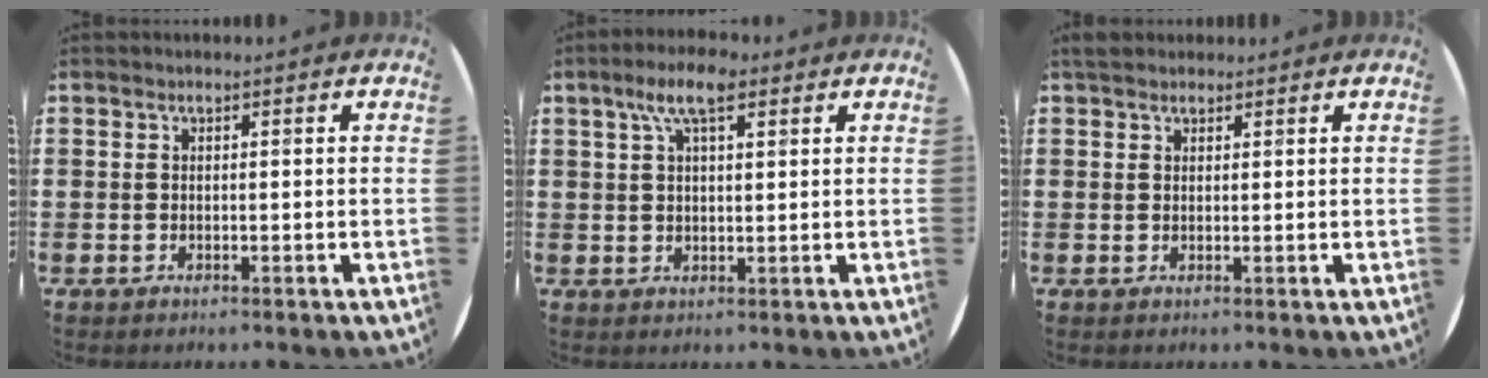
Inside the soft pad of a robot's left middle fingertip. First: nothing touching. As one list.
[{"total": 6.1, "force": [3.6, 2.1, 4.5], "torque": [-0.089, 0.007, 0.061]}, {"total": 1.6, "force": [1.4, 0.6, 0.4], "torque": [-0.010, 0.005, 0.028]}]